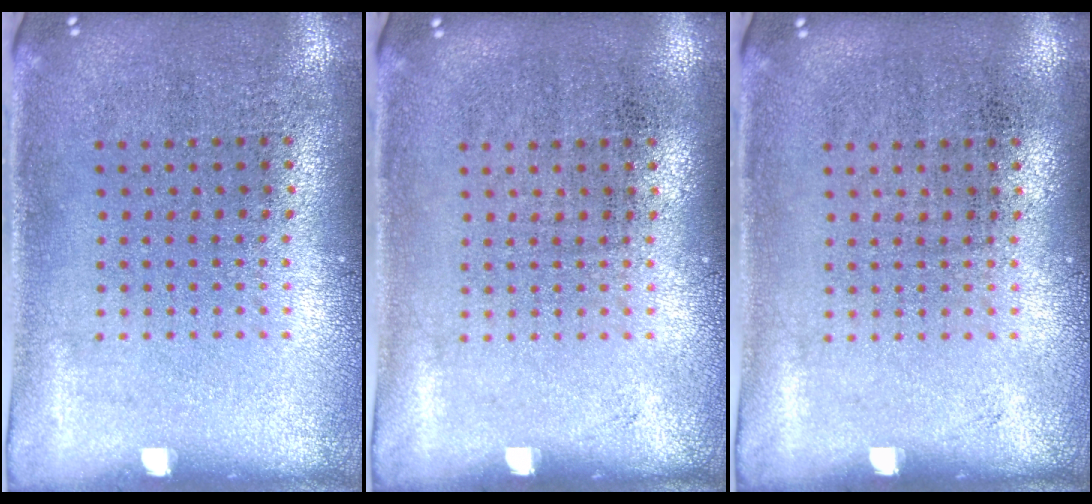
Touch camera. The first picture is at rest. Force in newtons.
{"total": 0.0}
{"total": 0.0}